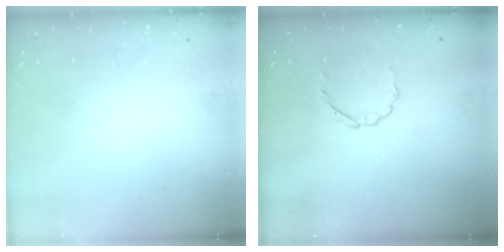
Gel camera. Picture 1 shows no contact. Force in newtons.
{"total": 2.3, "press": 2.1, "slide": 0.8}